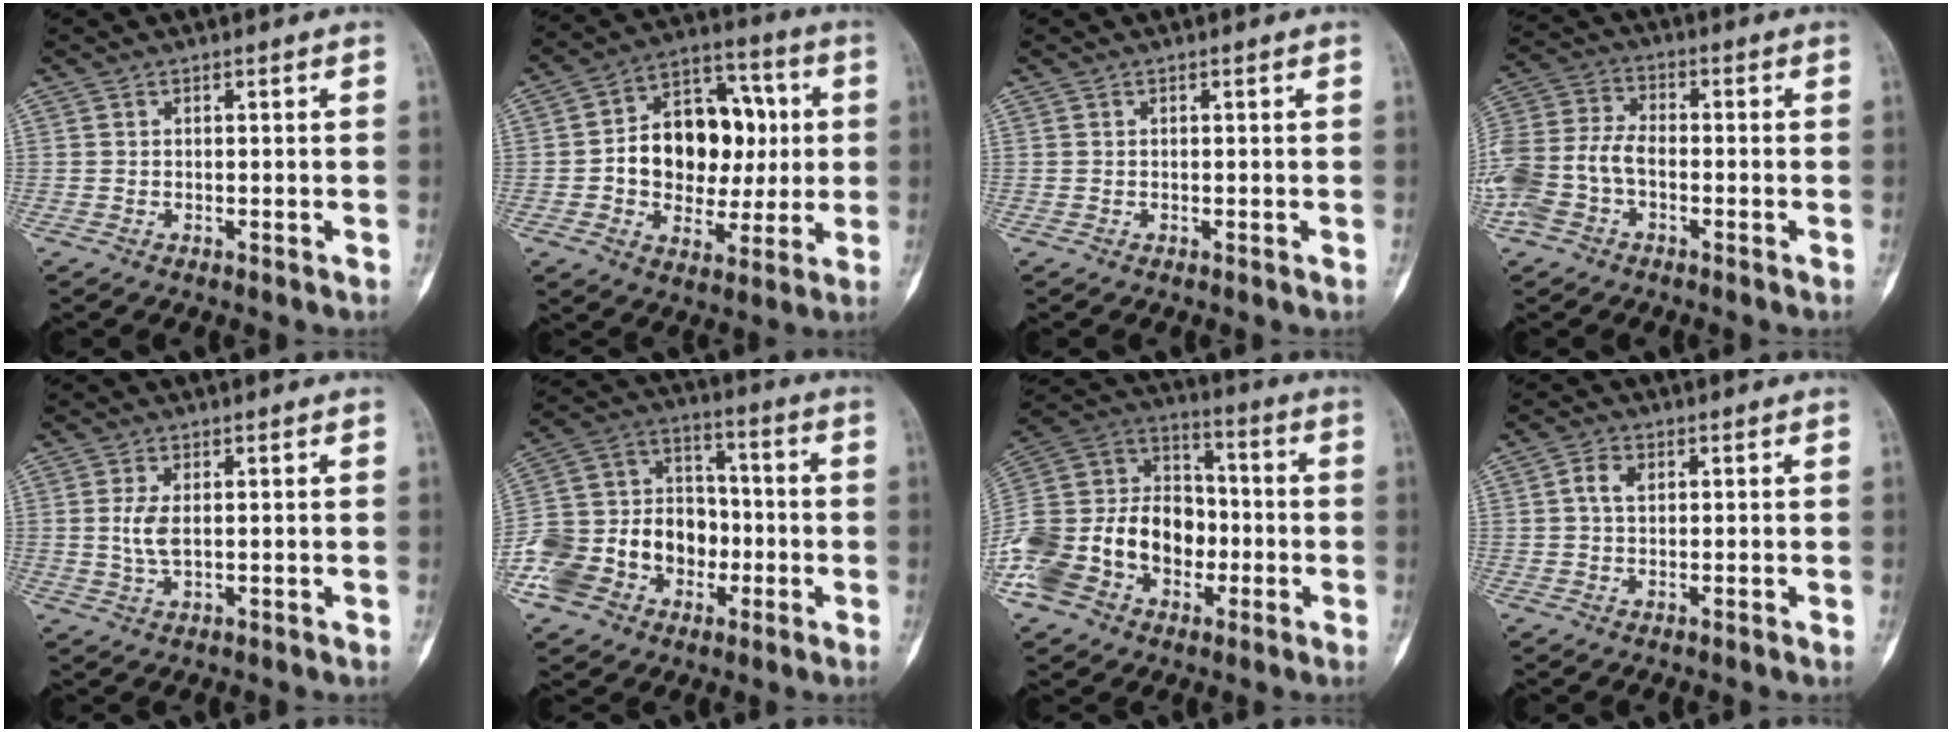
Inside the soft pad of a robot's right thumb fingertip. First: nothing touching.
{"total": 17.8, "force": [0.6, 12.9, 12.3], "torque": [-0.140, 0.031, 0.011]}
{"total": 0.0}
{"total": 11.7, "force": [-3.6, 7.6, 8.2], "torque": [-0.189, 0.028, -0.076]}
{"total": 3.8, "force": [0.4, 1.6, 3.4], "torque": [-0.077, -0.004, 0.012]}
{"total": 18.2, "force": [-6.1, 14.6, 8.9], "torque": [-0.137, 0.075, -0.105]}
{"total": 24.9, "force": [-7.6, 18.8, 14.4], "torque": [-0.293, 0.076, -0.132]}
{"total": 2.6, "force": [0.4, 1.6, 2.0], "torque": [-0.039, 0.002, 0.003]}